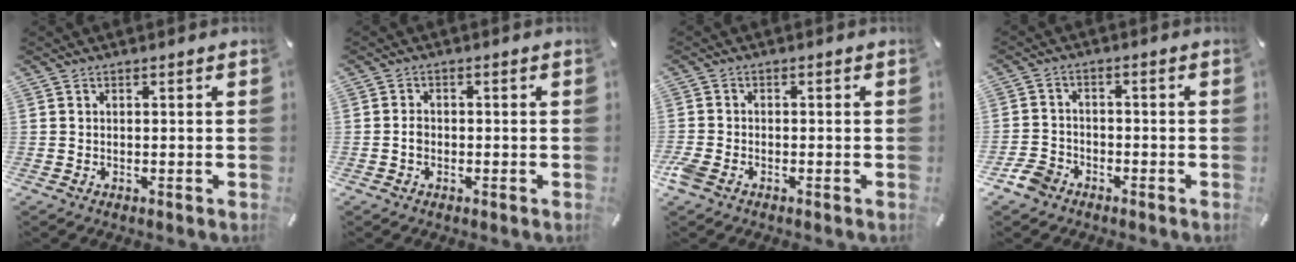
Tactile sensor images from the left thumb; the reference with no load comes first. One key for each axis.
{"total": 1.7, "fx": -0.5, "fy": 1.2, "fz": 1.1, "tx": -0.021, "ty": 0.005, "tz": -0.010}
{"total": 2.6, "fx": -1.8, "fy": 1.4, "fz": 1.4, "tx": -0.042, "ty": -0.001, "tz": -0.038}
{"total": 5.4, "fx": -3.4, "fy": 3.9, "fz": 1.5, "tx": -0.040, "ty": 0.015, "tz": -0.066}